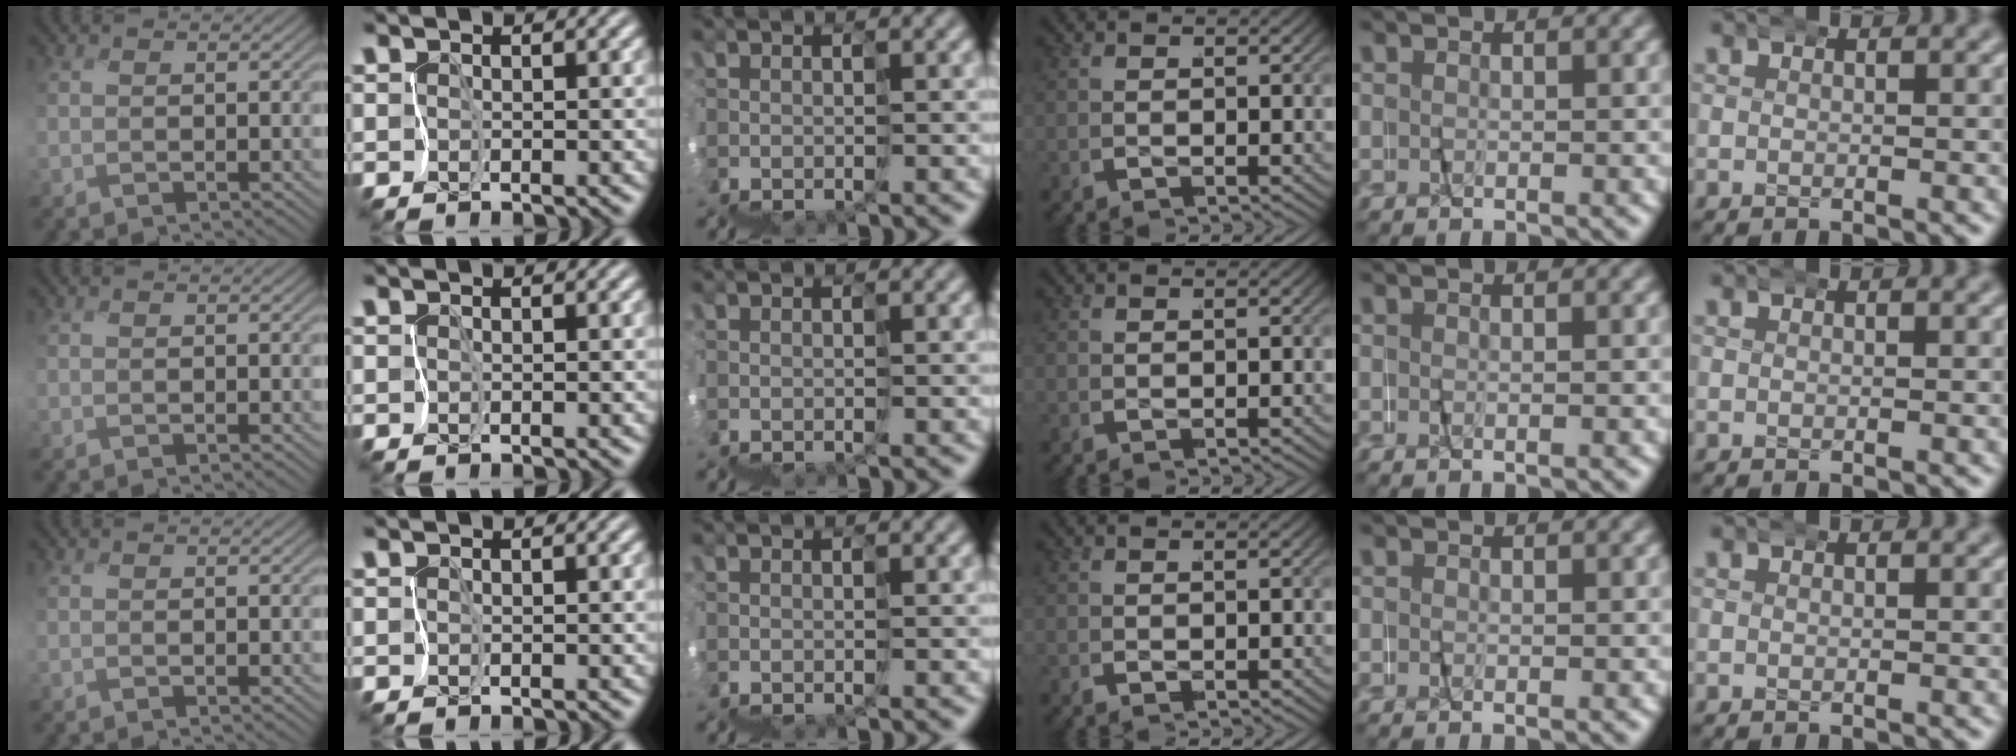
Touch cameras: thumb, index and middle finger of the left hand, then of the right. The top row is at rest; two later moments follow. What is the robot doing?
{"motion": "wrap", "object": "netting"}